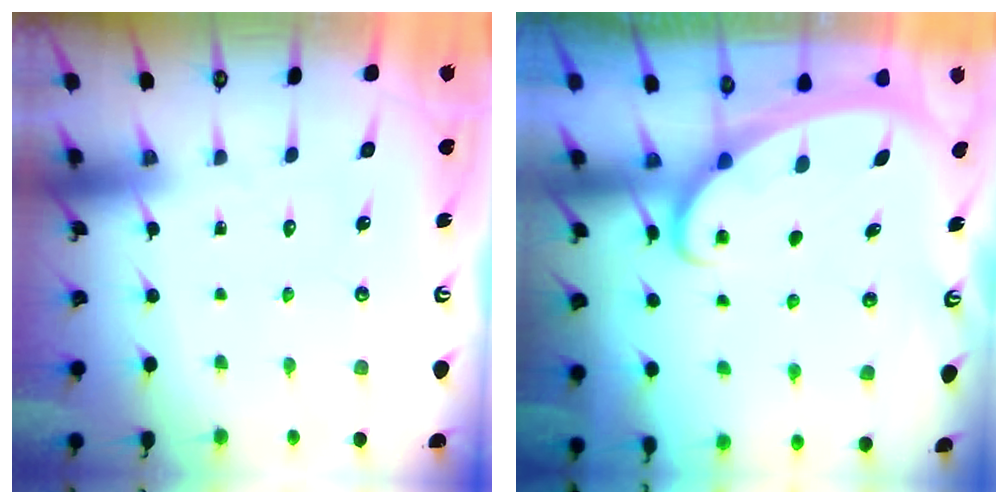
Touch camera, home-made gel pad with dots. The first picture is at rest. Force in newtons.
{"total": 2.0, "press": 2.0, "slide": 0.3}